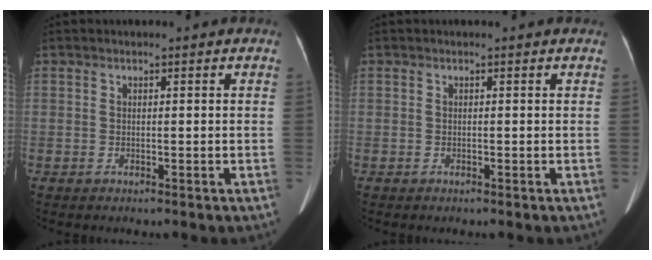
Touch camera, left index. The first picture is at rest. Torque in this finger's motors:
{"motor_torque": [-0.17, -0.08, -0.02, -0.01]}